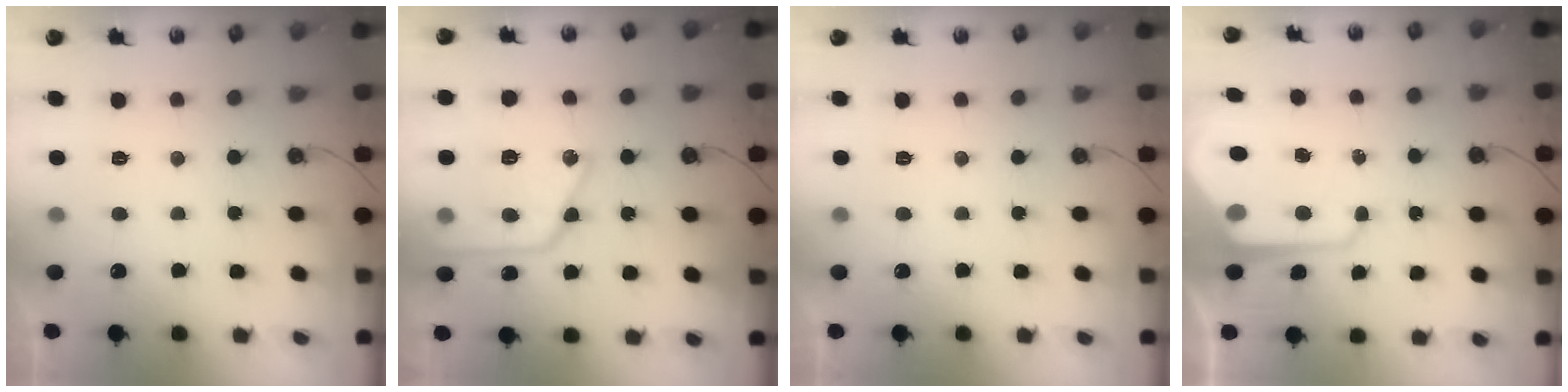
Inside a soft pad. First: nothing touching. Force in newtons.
{"total": 21.2, "press": 21.2, "slide": 1.5}
{"total": 0.0}
{"total": 10.3, "press": 10.2, "slide": 1.0}